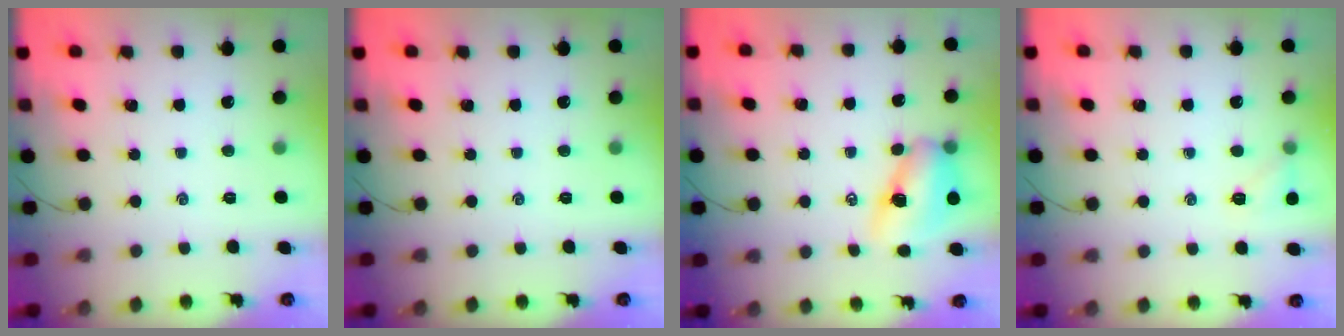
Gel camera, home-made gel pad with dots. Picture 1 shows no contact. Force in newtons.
{"total": 0.0}
{"total": 9.9, "press": 9.8, "slide": 1.7}
{"total": 6.8, "press": 6.6, "slide": 1.9}